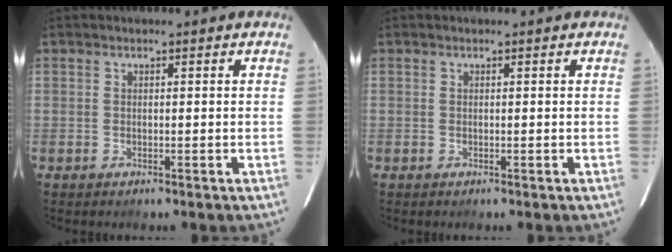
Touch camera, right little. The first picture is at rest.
{"total": 0.0}